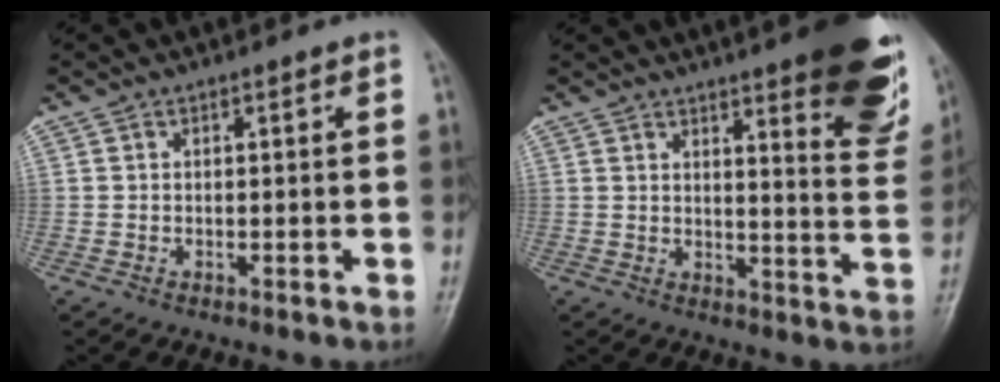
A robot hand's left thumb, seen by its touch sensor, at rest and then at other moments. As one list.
[{"total": 18.4, "force": [11.8, 4.0, 13.6], "torque": [-0.140, -0.069, 0.141]}]